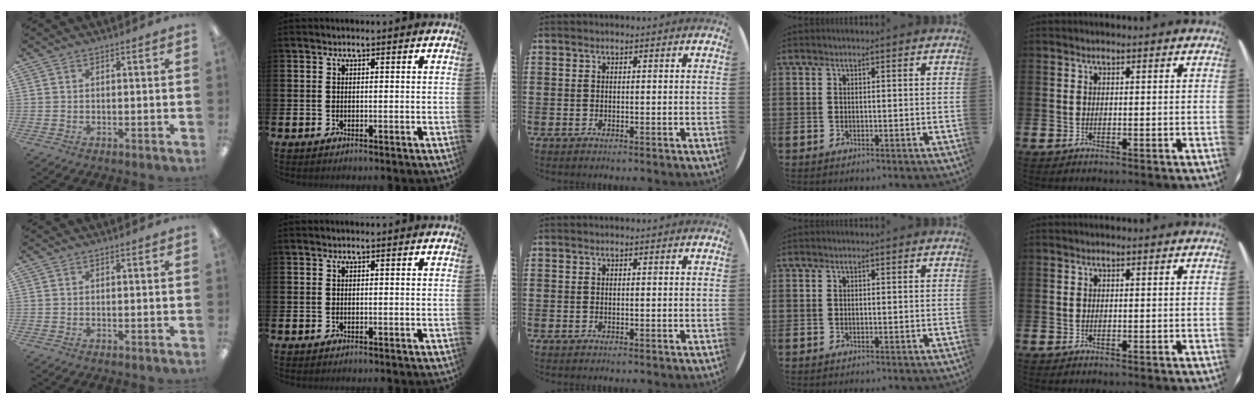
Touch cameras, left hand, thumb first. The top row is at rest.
{}